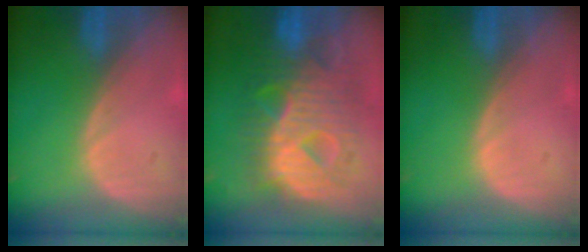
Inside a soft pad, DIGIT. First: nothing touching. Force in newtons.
{"total": 12.4, "press": 12.4, "slide": 1.4}
{"total": 0.0}